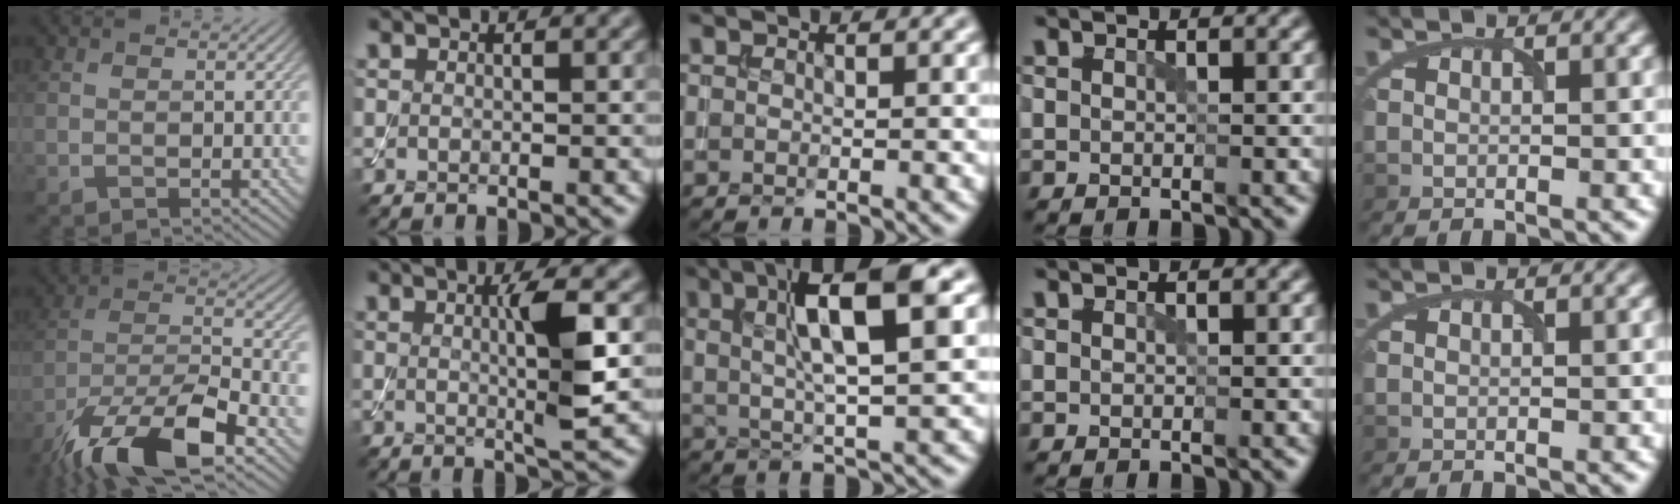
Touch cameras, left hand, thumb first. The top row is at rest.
{"thumb": {"total": 15.8, "force": [-10.5, 4.7, 10.8], "torque": [-0.215, -0.010, -0.197]}, "index": {"total": 4.4, "force": [0.3, 0.6, 4.4], "torque": [-0.073, -0.004, 0.004]}, "middle": {"total": 8.1, "force": [2.4, 1.6, 7.6], "torque": [-0.117, 0.007, 0.043]}}